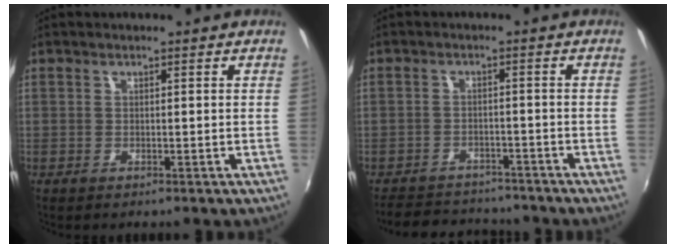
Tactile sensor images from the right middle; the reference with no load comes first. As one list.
[{"total": 7.6, "force": [-6.6, 3.4, 1.7], "torque": [-0.047, 0.013, -0.096]}]